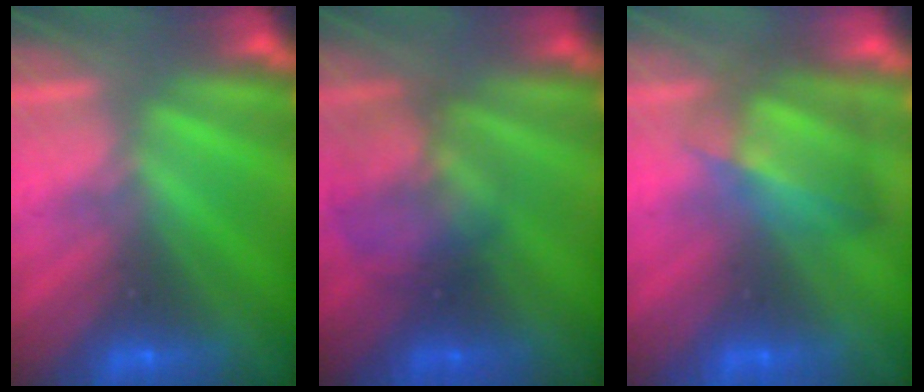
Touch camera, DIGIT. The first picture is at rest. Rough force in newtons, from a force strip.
{"total": 2.3}
{"total": 4.6}